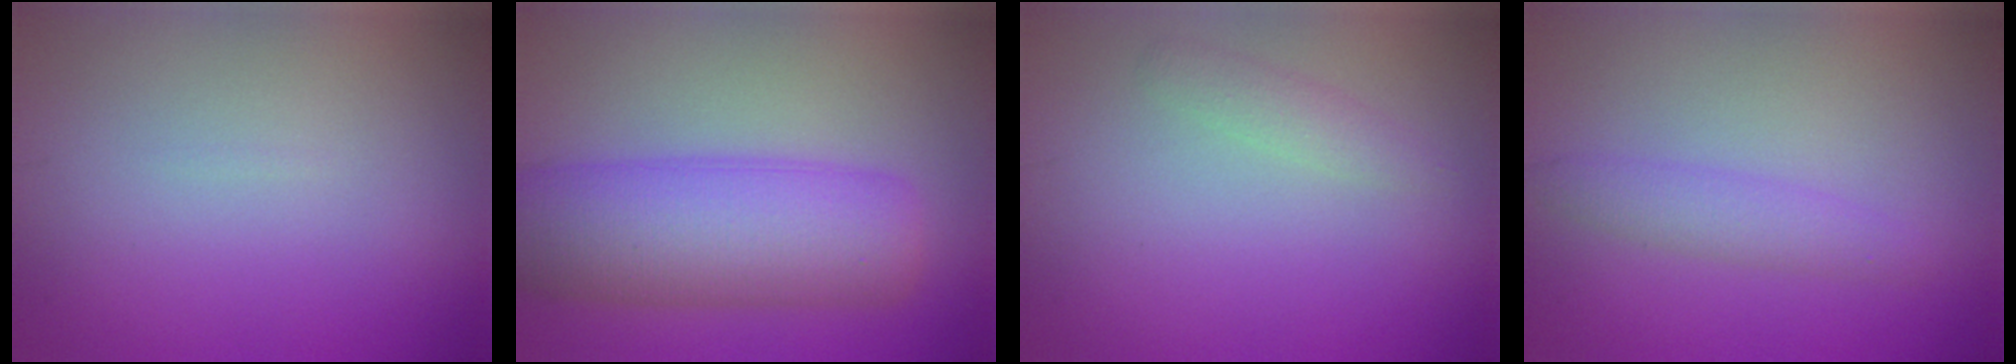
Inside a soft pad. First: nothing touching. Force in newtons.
{"total": 9.5, "press": 9.5, "slide": 0.2}
{"total": 1.5, "press": 1.5, "slide": 0.0}
{"total": 2.2, "press": 2.2, "slide": 0.1}